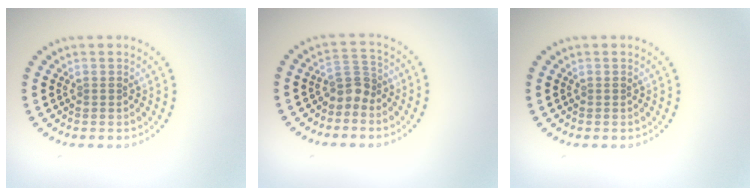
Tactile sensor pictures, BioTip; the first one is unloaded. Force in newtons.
{"total": 2.3, "press": 1.8, "slide": 1.6}
{"total": 0.0}